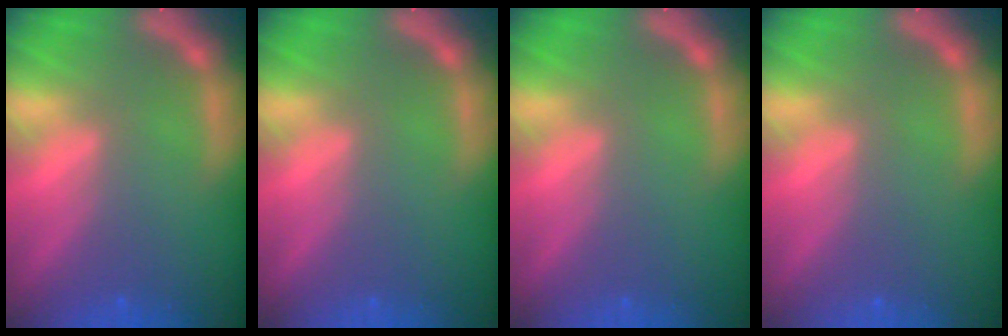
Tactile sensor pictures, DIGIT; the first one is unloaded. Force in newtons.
{"total": 0.0}
{"total": 0.0}
{"total": 0.0}